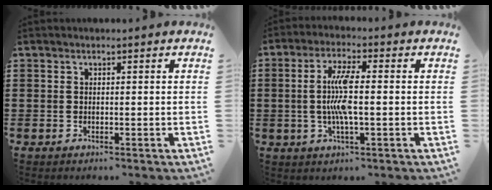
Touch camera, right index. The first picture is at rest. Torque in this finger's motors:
{"motor_torque": [0.92, -0.58, 0.76, 0.18]}